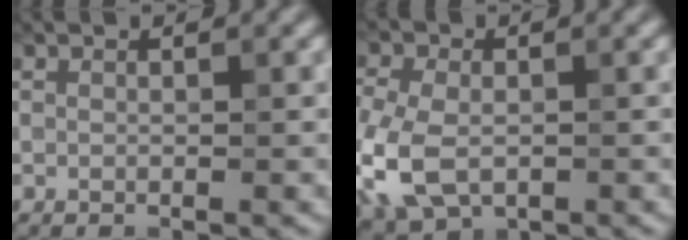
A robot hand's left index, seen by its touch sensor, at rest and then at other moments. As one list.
[{"total": 7.7, "force": [-2.2, 5.1, 5.4], "torque": [-0.138, -0.017, -0.052]}]